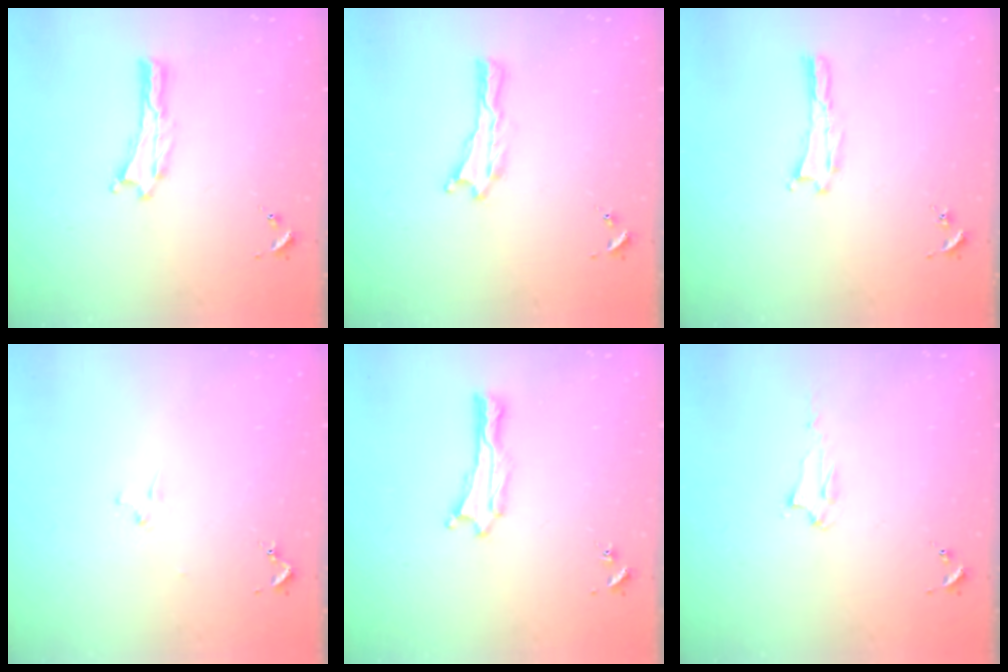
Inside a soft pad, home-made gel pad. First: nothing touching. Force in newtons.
{"total": 0.0}
{"total": 0.0}
{"total": 1.1, "press": 1.1, "slide": 0.1}
{"total": 0.6, "press": 0.6, "slide": 0.1}
{"total": 2.0, "press": 2.0, "slide": 0.2}